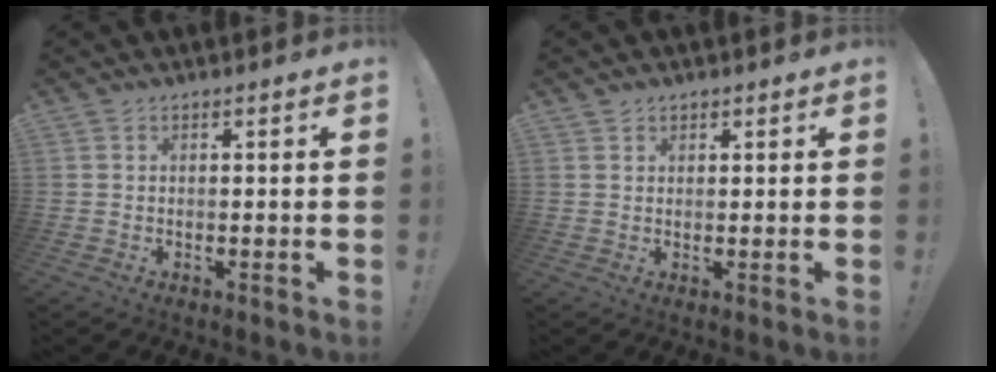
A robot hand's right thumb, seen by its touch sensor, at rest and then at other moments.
{"total": 1.3, "force": [1.0, 0.9, 0.1], "torque": [0.003, -0.005, 0.018]}